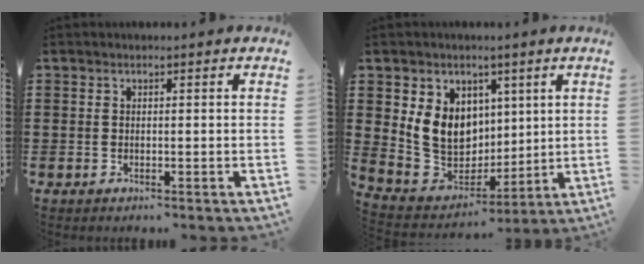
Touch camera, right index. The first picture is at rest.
{"total": 10.5, "force": [1.8, 9.1, 4.7], "torque": [-0.124, -0.003, 0.042]}